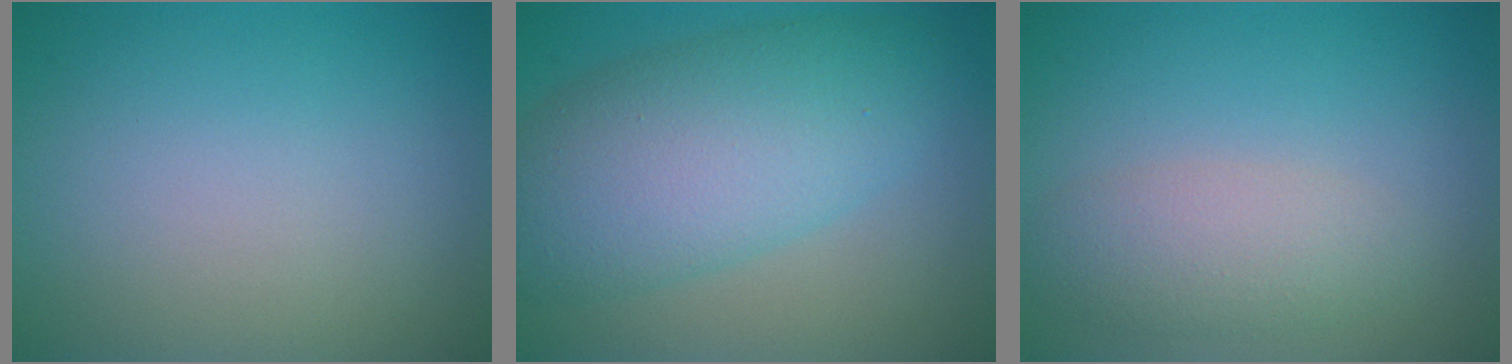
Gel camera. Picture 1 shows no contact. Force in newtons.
{"total": 8.7, "press": 8.6, "slide": 0.2}
{"total": 3.1, "press": 3.1, "slide": 0.0}